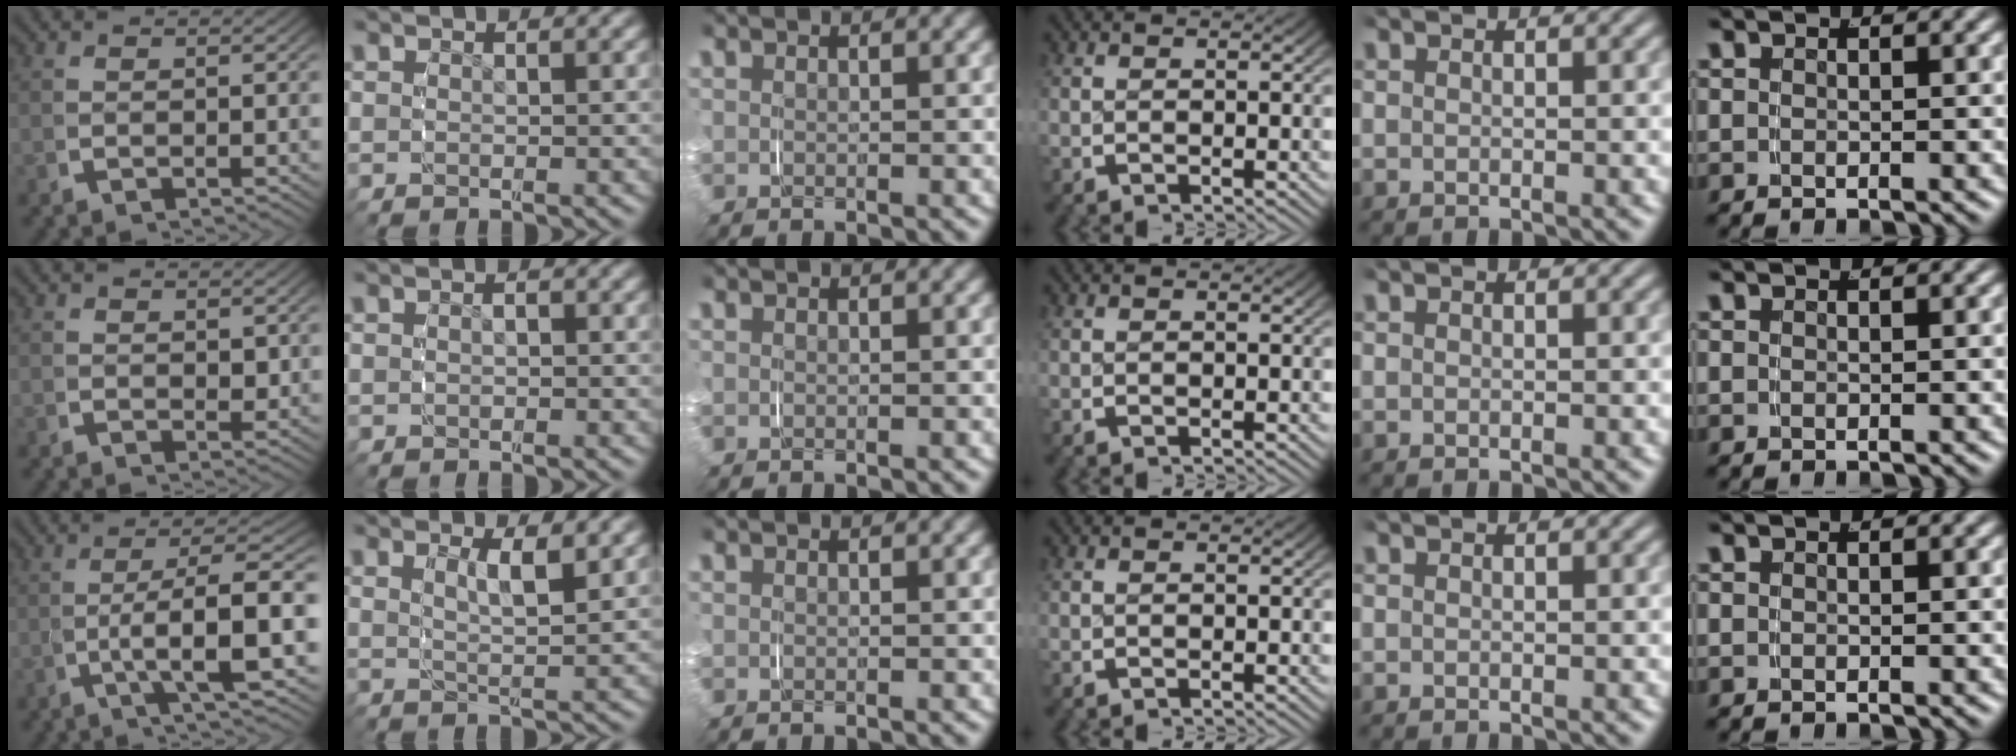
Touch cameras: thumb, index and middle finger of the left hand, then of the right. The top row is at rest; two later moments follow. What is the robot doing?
{"motion": "grasp_and_lifting", "object": "map"}